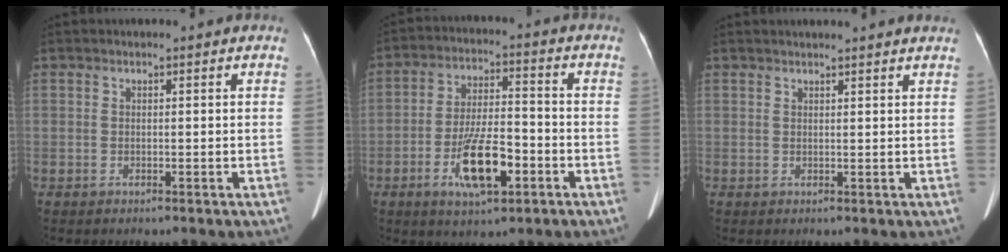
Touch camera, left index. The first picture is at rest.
{"total": 10.4, "force": [-4.4, 3.1, 8.9], "torque": [-0.174, -0.002, -0.075]}
{"total": 6.7, "force": [6.4, -0.1, 2.2], "torque": [-0.026, 0.019, 0.061]}